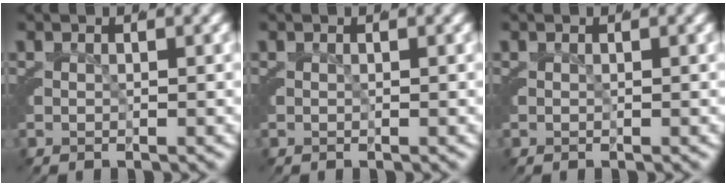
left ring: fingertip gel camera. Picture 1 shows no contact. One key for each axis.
{"total": 0.0}
{"total": 0.0}